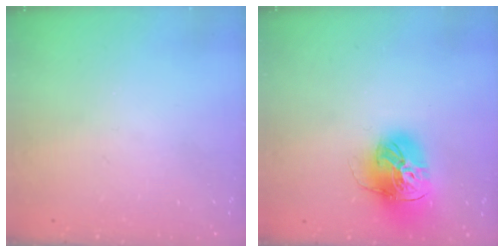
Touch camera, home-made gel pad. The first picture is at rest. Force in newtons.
{"total": 18.0, "press": 17.9, "slide": 1.7}